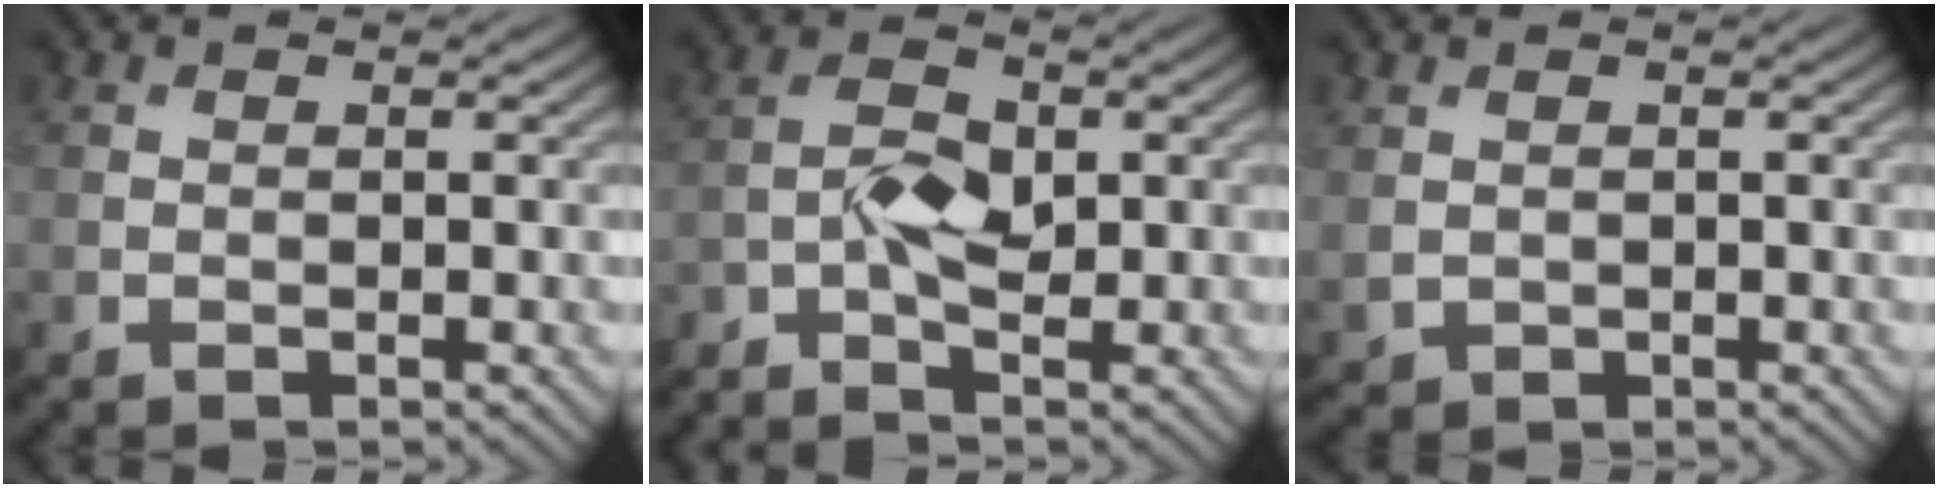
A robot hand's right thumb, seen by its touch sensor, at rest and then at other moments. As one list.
[{"total": 3.4, "force": [-1.9, 1.4, 2.5], "torque": [-0.056, 0.006, -0.046]}, {"total": 1.4, "force": [0.4, 1.2, 0.6], "torque": [-0.021, -0.006, 0.015]}]